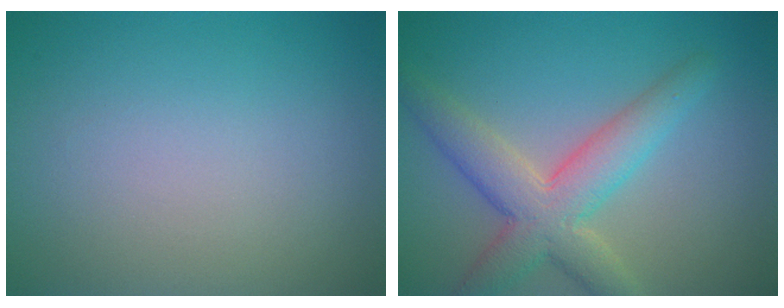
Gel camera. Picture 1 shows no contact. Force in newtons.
{"total": 5.8, "press": 5.7, "slide": 0.6}